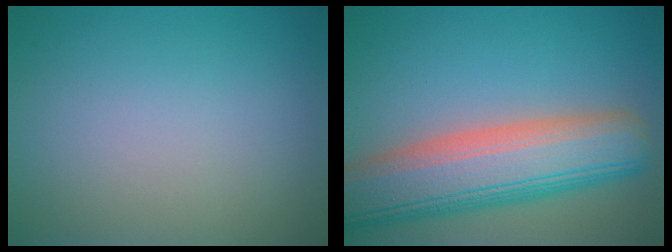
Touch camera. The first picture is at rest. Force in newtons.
{"total": 10.4, "press": 10.3, "slide": 1.1}